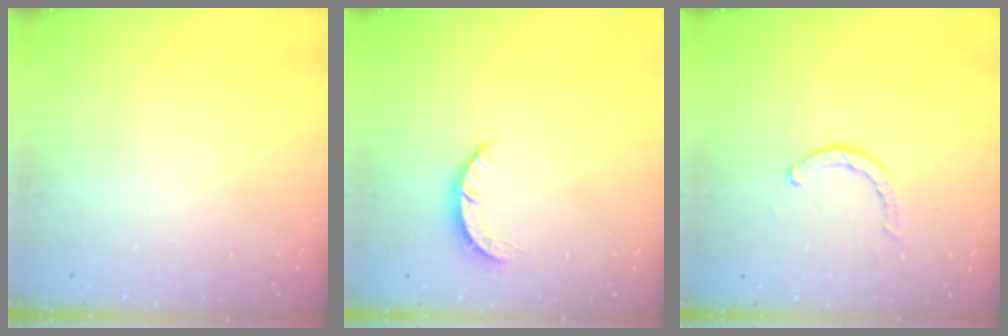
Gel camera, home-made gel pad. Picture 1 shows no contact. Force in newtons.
{"total": 2.7, "press": 2.7, "slide": 0.4}
{"total": 2.8, "press": 2.8, "slide": 0.2}